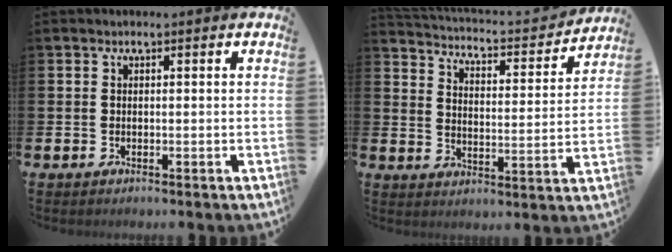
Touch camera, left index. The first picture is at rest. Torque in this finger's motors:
{"motor_torque": [0.24, -0.26, 0.03, 0.00]}